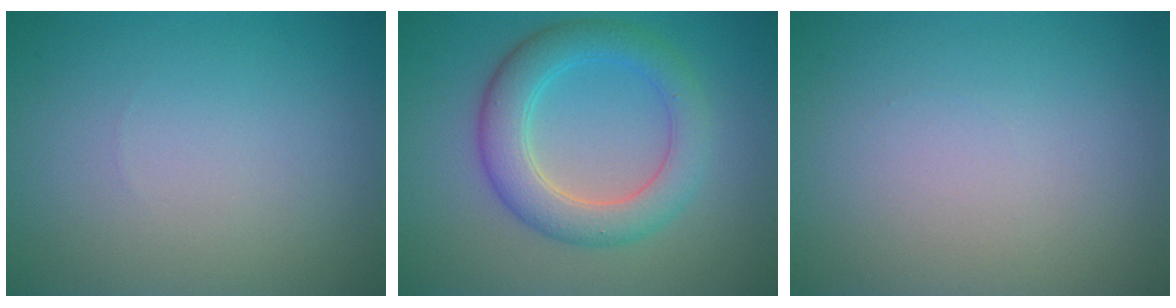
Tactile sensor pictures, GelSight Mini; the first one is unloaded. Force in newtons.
{"total": 5.3, "press": 5.3, "slide": 0.1}
{"total": 0.0}